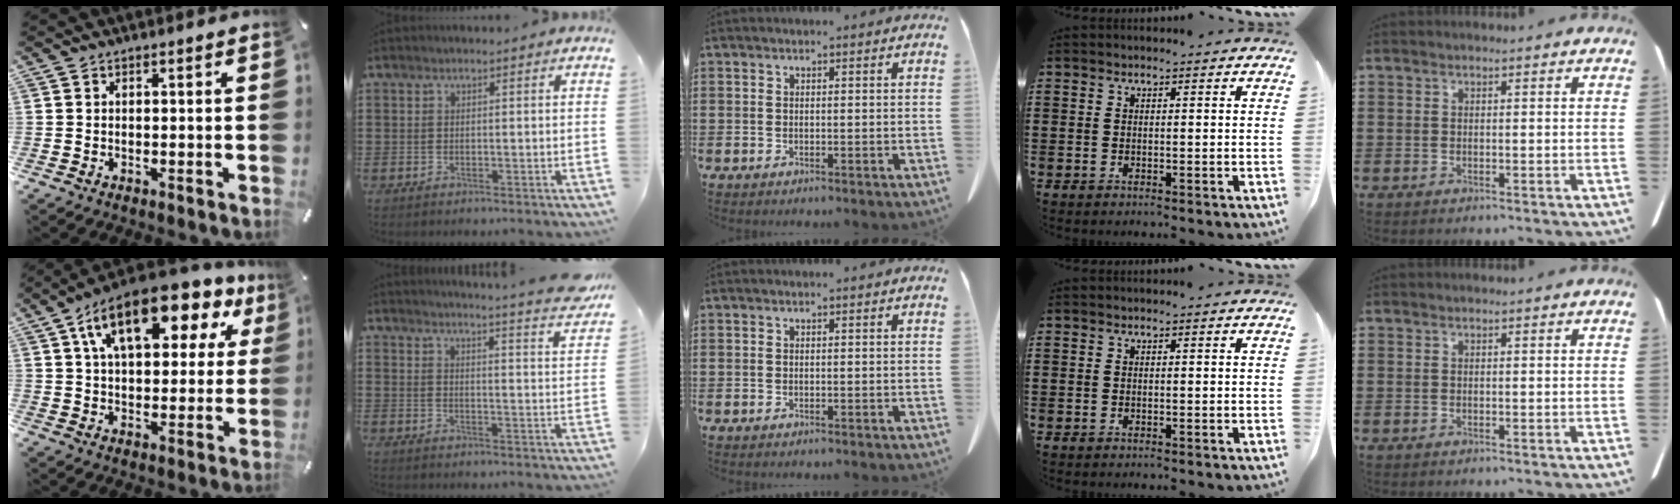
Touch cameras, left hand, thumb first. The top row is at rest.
{"thumb": {"total": 18.5, "force": [9.8, 8.9, 13.0], "torque": [-0.218, -0.034, 0.164]}, "index": {"total": 4.5, "force": [4.1, -0.9, 1.5], "torque": [-0.031, -0.042, 0.065]}}